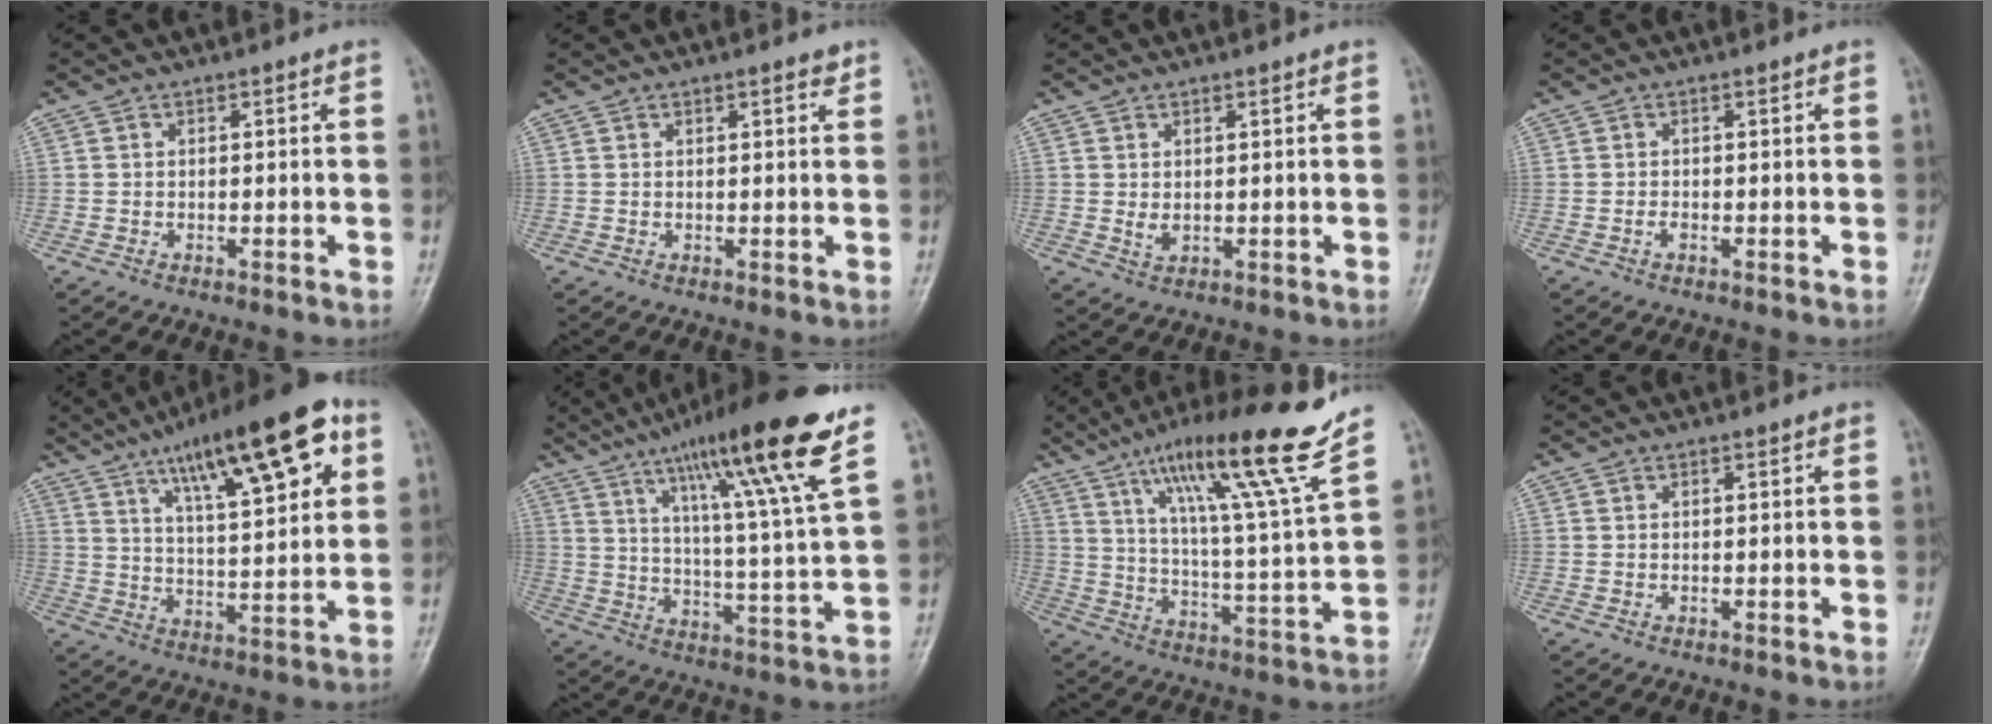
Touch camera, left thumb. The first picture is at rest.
{"total": 1.6, "force": [1.2, 0.4, 1.0], "torque": [-0.012, -0.006, 0.014]}
{"total": 2.2, "force": [0.8, 1.1, 1.7], "torque": [-0.027, -0.009, 0.019]}
{"total": 0.7, "force": [-0.2, 0.4, 0.5], "torque": [-0.007, -0.001, -0.004]}
{"total": 21.3, "force": [10.2, 6.2, 17.6], "torque": [-0.241, -0.017, 0.159]}
{"total": 20.6, "force": [12.4, 0.9, 16.4], "torque": [-0.245, -0.048, 0.194]}
{"total": 19.5, "force": [13.0, 0.0, 14.6], "torque": [-0.219, -0.066, 0.210]}
{"total": 0.0}